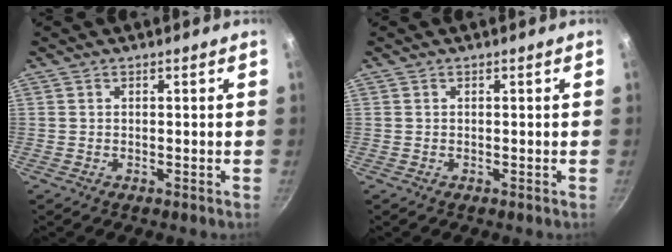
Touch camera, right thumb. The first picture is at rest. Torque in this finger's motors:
{"motor_torque": [0.00, 0.00, 0.02, -0.01, 0.00]}